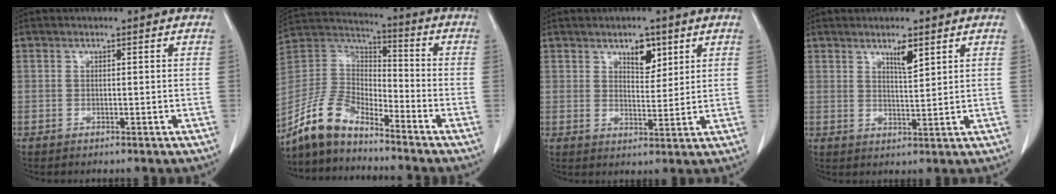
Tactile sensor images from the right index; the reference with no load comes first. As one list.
[{"total": 10.5, "force": [-8.9, 3.4, 4.4], "torque": [-0.108, 0.020, -0.180]}, {"total": 4.3, "force": [2.6, 2.1, 2.7], "torque": [-0.041, -0.004, 0.042]}, {"total": 3.3, "force": [2.1, 0.4, 2.5], "torque": [-0.047, -0.005, 0.038]}]